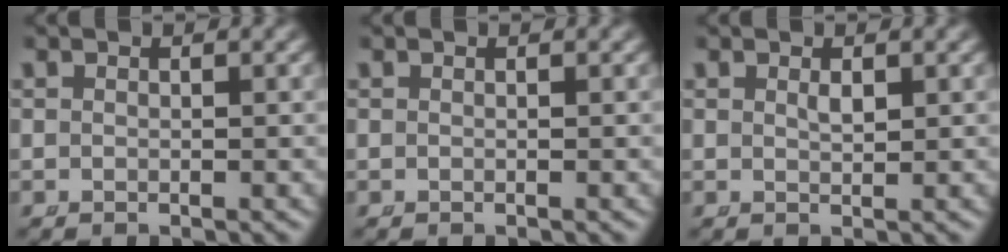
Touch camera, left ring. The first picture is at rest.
{"total": 0.0}
{"total": 0.8, "force": [0.3, 0.1, 0.7], "torque": [-0.016, -0.013, 0.014]}